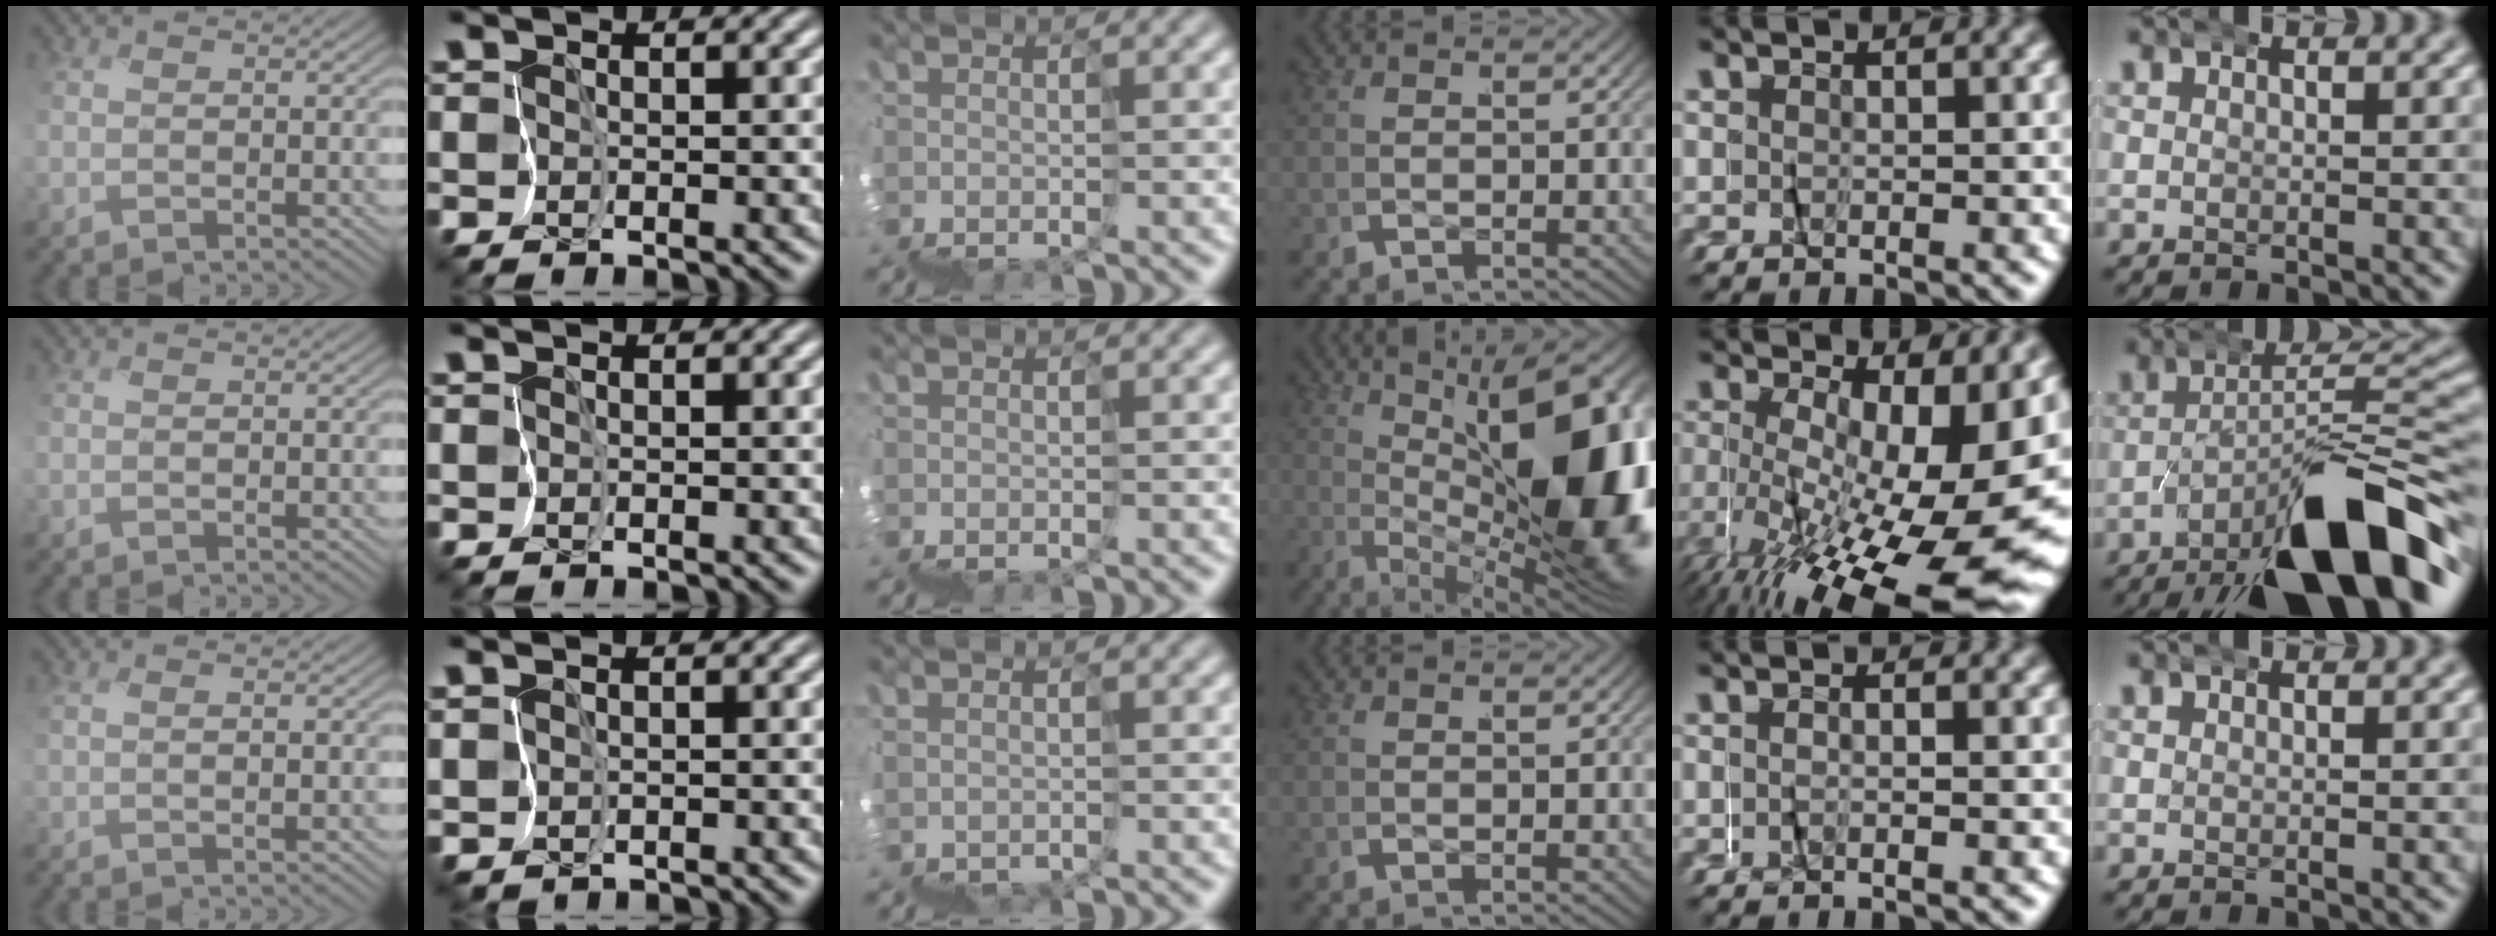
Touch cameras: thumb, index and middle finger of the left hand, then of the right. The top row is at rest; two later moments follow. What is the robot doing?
{"motion": "wrap", "object": "felt sheet"}